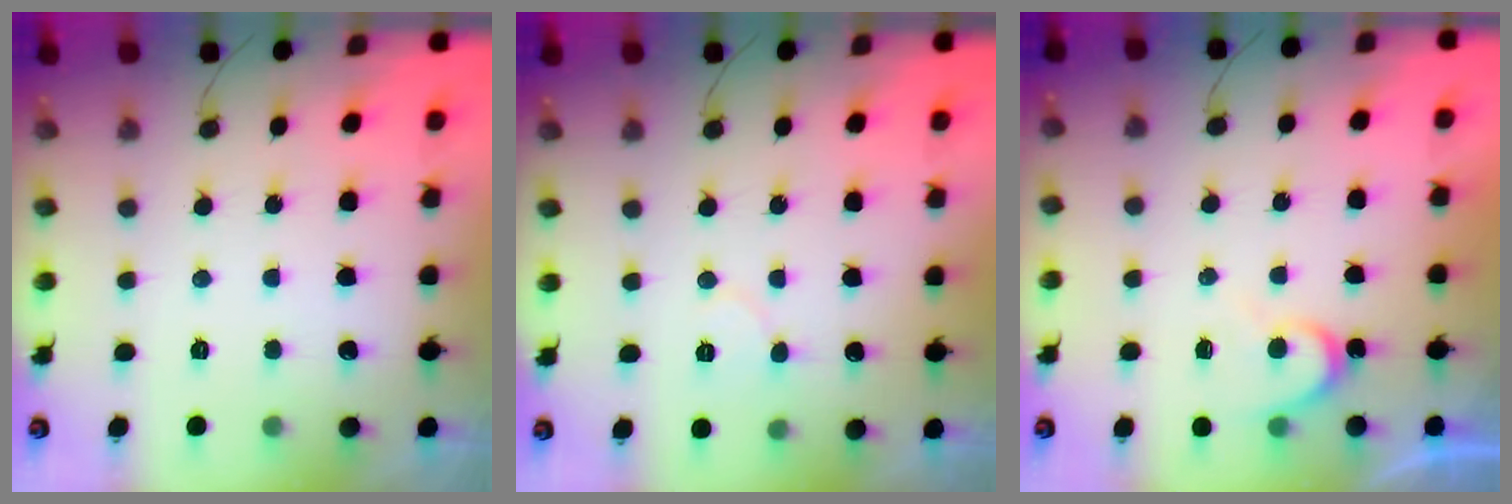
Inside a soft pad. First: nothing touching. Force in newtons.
{"total": 5.1, "press": 5.0, "slide": 0.5}
{"total": 5.8, "press": 5.8, "slide": 0.4}